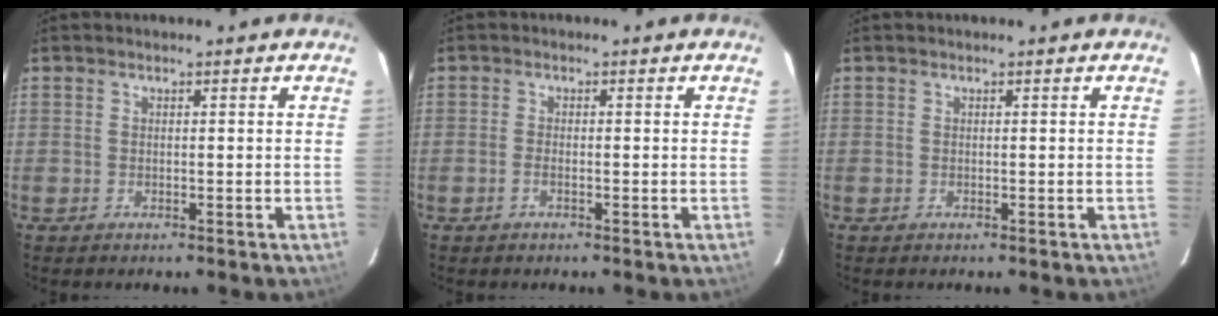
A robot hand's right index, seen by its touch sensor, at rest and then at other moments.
{"total": 1.3, "force": [-0.7, 0.4, 1.0], "torque": [-0.026, 0.002, -0.015]}
{"total": 0.0}